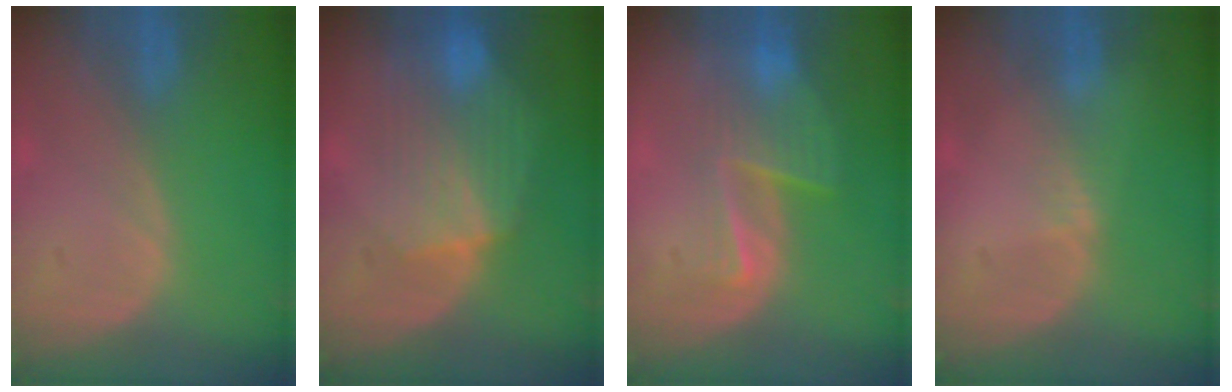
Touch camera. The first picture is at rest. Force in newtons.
{"total": 8.4, "press": 8.0, "slide": 2.3}
{"total": 6.4, "press": 5.7, "slide": 2.9}
{"total": 0.8, "press": 0.8, "slide": 0.2}